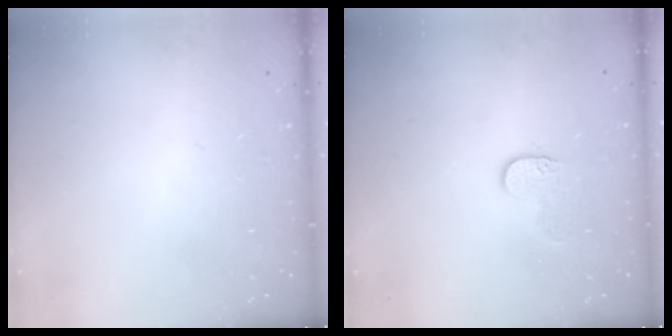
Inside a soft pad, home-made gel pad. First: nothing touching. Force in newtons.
{"total": 4.6, "press": 4.6, "slide": 0.3}